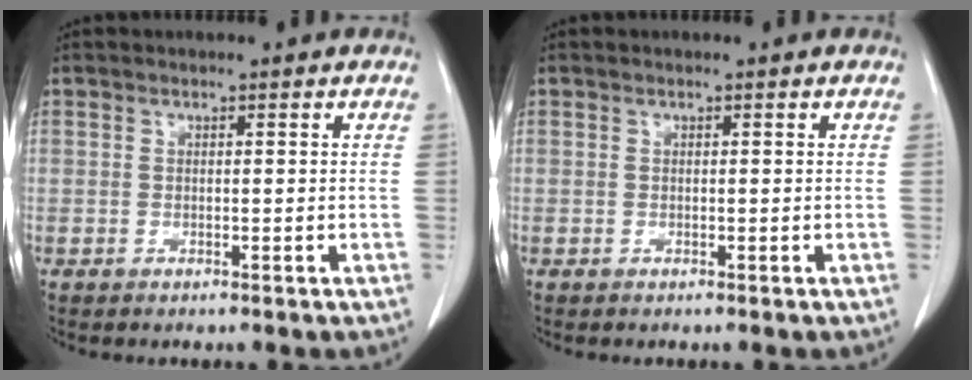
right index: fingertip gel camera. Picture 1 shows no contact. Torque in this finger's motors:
{"motor_torque": [0.00, 0.00, 0.02, 0.00]}